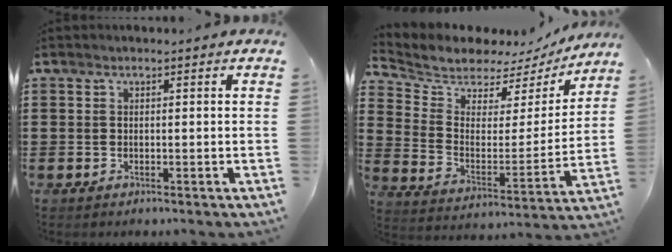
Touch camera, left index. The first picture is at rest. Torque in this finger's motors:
{"motor_torque": [1.46, -0.68, 0.26, 0.01]}